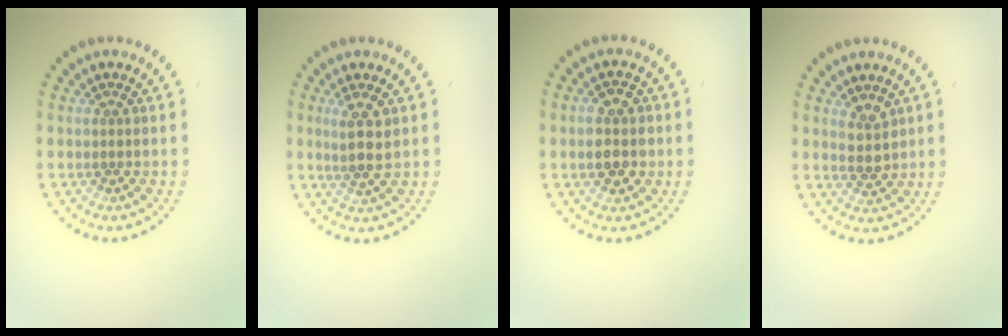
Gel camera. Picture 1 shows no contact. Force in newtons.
{"total": 2.7, "press": 2.4, "slide": 1.1}
{"total": 3.8, "press": 3.8, "slide": 0.1}
{"total": 2.4, "press": 2.2, "slide": 0.8}